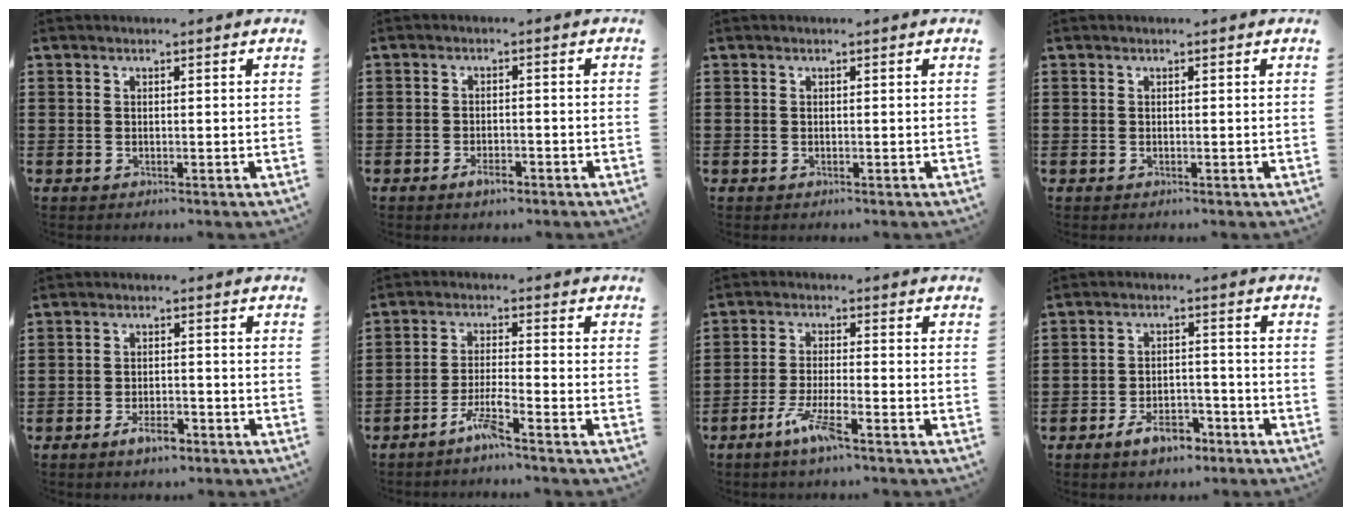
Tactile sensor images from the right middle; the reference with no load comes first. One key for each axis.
{"total": 2.3, "fx": -1.7, "fy": 1.0, "fz": 1.1, "tx": -0.021, "ty": 0.002, "tz": -0.032}
{"total": 0.0}
{"total": 0.0}
{"total": 3.6, "fx": -2.7, "fy": 1.4, "fz": 2.0, "tx": -0.033, "ty": 0.009, "tz": -0.051}
{"total": 4.5, "fx": -3.6, "fy": -0.1, "fz": 2.7, "tx": -0.061, "ty": -0.004, "tz": -0.072}
{"total": 5.8, "fx": -3.8, "fy": 0.7, "fz": 4.4, "tx": -0.096, "ty": -0.007, "tz": -0.071}
{"total": 5.7, "fx": -4.4, "fy": 2.4, "fz": 2.7, "tx": -0.046, "ty": 0.018, "tz": -0.082}